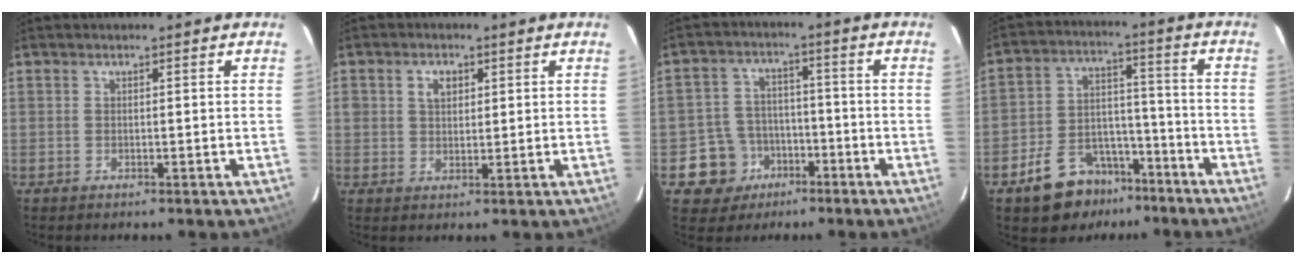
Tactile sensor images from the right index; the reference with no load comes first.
{"total": 3.4, "force": [1.2, 2.7, 1.8], "torque": [-0.027, 0.009, 0.022]}
{"total": 8.6, "force": [-4.1, 7.5, 0.9], "torque": [-0.041, 0.033, -0.055]}
{"total": 12.7, "force": [-8.8, 7.6, 5.1], "torque": [-0.108, 0.036, -0.122]}